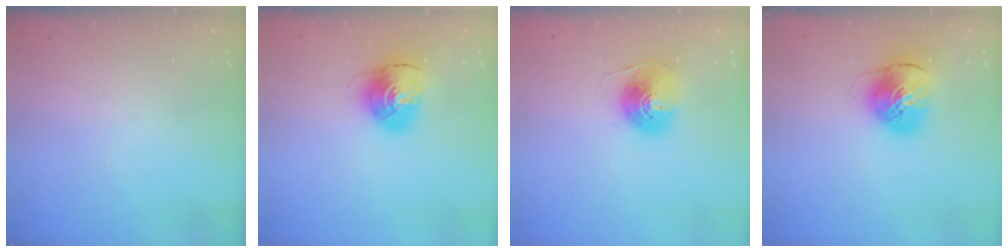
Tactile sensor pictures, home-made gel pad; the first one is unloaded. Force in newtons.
{"total": 10.1, "press": 10.1, "slide": 0.7}
{"total": 8.3, "press": 8.3, "slide": 0.6}
{"total": 10.4, "press": 10.2, "slide": 1.8}